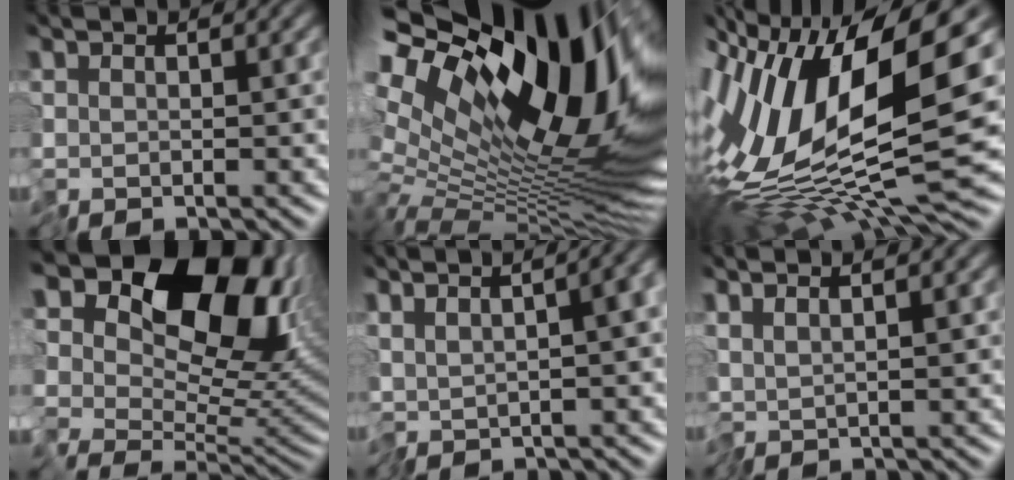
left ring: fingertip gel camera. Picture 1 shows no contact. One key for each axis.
{"total": 19.9, "fx": 6.6, "fy": 9.3, "fz": 16.4, "tx": -0.274, "ty": 0.034, "tz": 0.123}
{"total": 15.7, "fx": -0.2, "fy": 5.5, "fz": 14.7, "tx": -0.295, "ty": 0.018, "tz": -0.014}
{"total": 16.7, "fx": 7.9, "fy": 10.0, "fz": 10.9, "tx": -0.171, "ty": 0.035, "tz": 0.125}
{"total": 8.9, "fx": 1.3, "fy": 3.8, "fz": 7.9, "tx": -0.124, "ty": 0.022, "tz": 0.037}
{"total": 1.3, "fx": 0.6, "fy": -0.4, "fz": 1.1, "tx": -0.027, "ty": 0.007, "tz": 0.014}